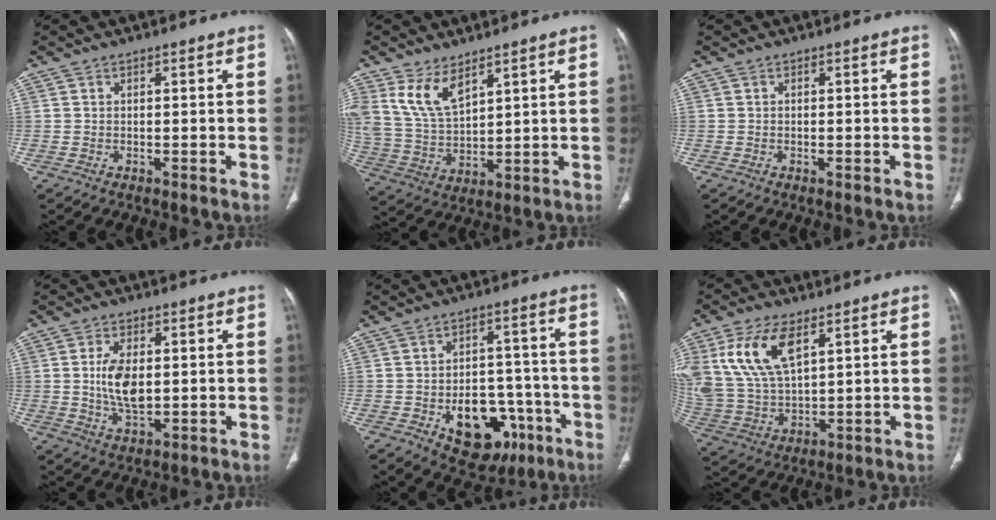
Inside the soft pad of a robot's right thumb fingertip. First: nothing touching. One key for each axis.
{"total": 9.7, "fx": 5.8, "fy": 4.7, "fz": 6.2, "tx": -0.113, "ty": -0.025, "tz": 0.131}
{"total": 0.6, "fx": -0.2, "fy": 0.2, "fz": 0.5, "tx": -0.010, "ty": -0.002, "tz": -0.003}
{"total": 8.4, "fx": 0.5, "fy": 4.5, "fz": 7.0, "tx": -0.129, "ty": -0.007, "tz": 0.015}
{"total": 15.3, "fx": -6.2, "fy": 10.1, "fz": 9.7, "tx": -0.090, "ty": 0.041, "tz": -0.075}
{"total": 15.6, "fx": 6.8, "fy": 8.0, "fz": 11.5, "tx": -0.231, "ty": -0.016, "tz": 0.144}